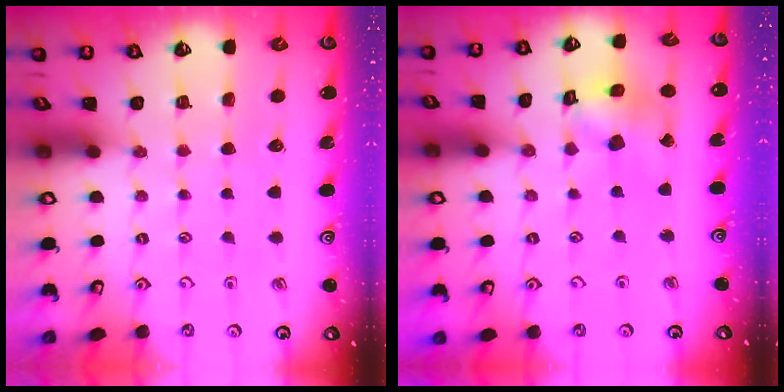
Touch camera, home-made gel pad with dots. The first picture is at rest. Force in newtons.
{"total": 10.5, "press": 10.4, "slide": 1.3}